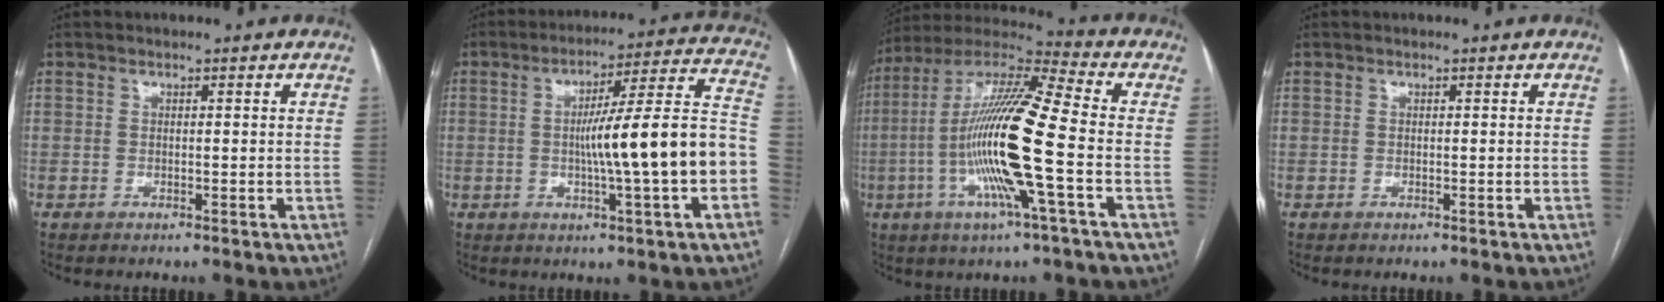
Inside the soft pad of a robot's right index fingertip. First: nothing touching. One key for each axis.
{"total": 16.4, "fx": -2.7, "fy": 0.0, "fz": 16.2, "tx": -0.236, "ty": 0.022, "tz": -0.044}
{"total": 18.3, "fx": -3.7, "fy": 0.3, "fz": 17.9, "tx": -0.355, "ty": -0.006, "tz": -0.081}
{"total": 0.0}